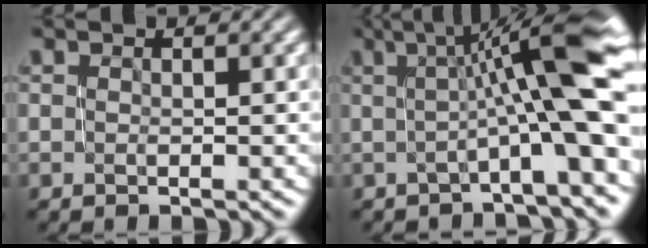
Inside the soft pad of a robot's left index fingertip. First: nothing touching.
{"total": 10.8, "force": [0.9, 1.9, 10.6], "torque": [-0.139, 0.024, 0.013]}